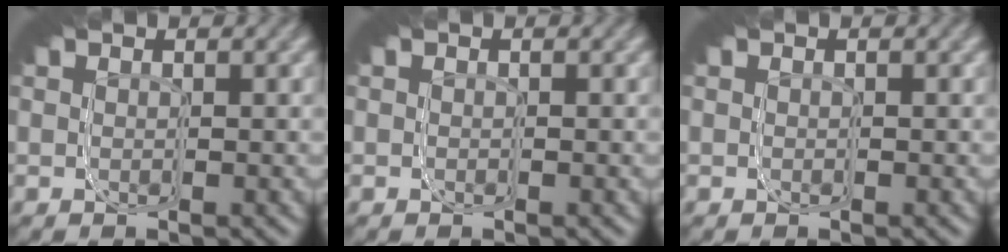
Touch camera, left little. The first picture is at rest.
{"total": 0.0}
{"total": 0.0}